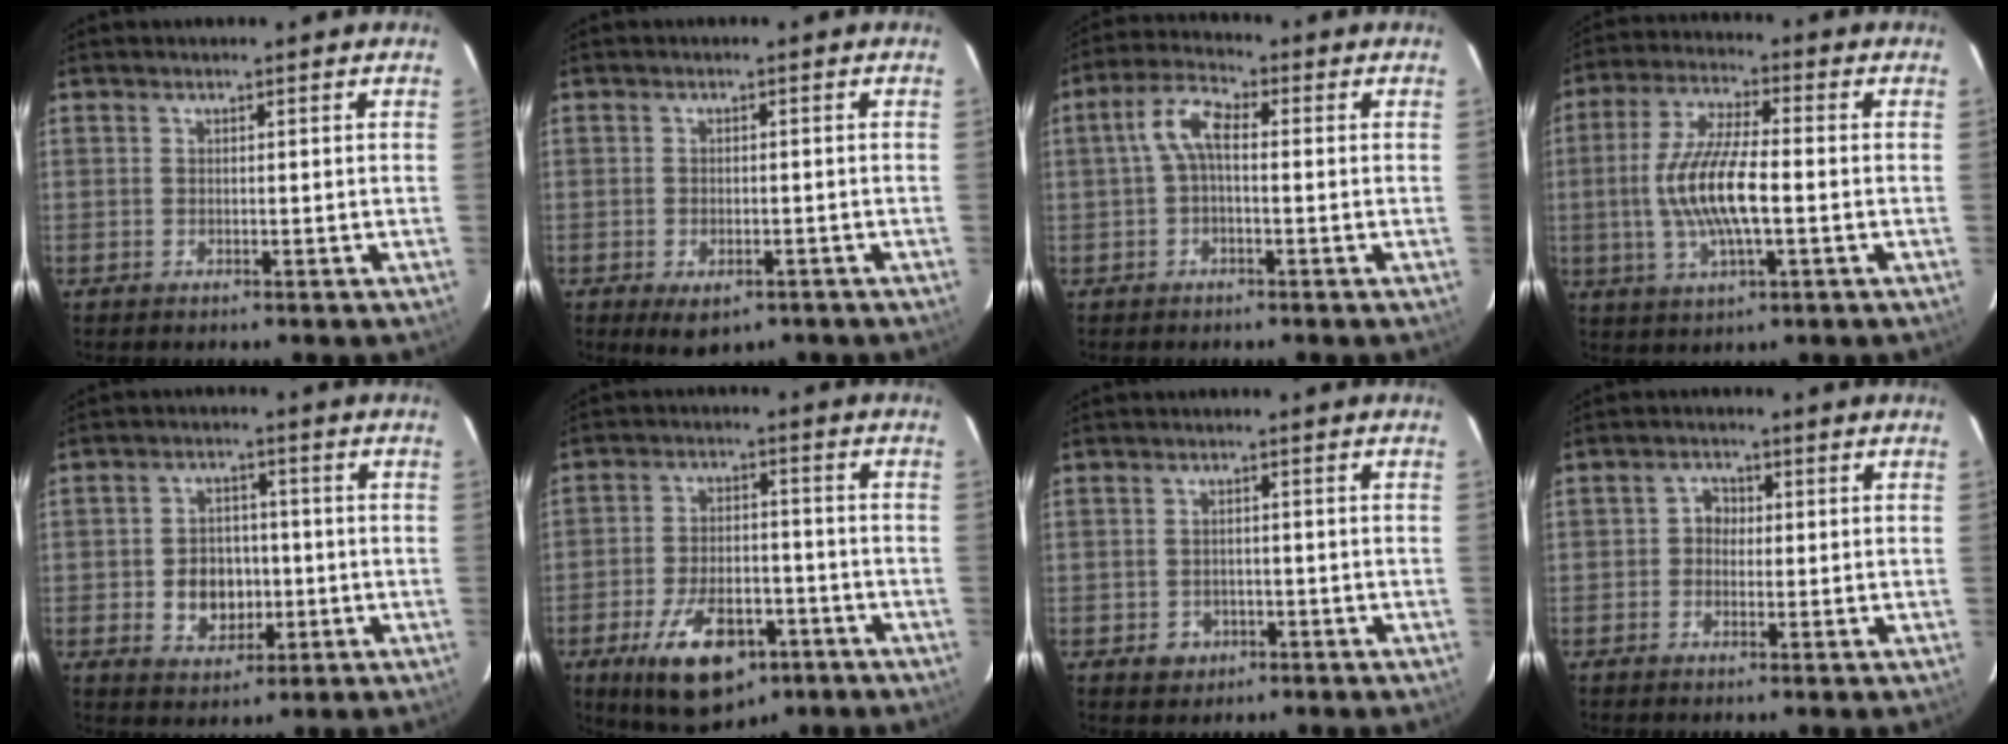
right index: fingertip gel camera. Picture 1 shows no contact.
{"total": 5.0, "force": [-2.7, 3.0, 3.0], "torque": [-0.056, -0.013, -0.031]}
{"total": 5.3, "force": [-0.1, 2.0, 4.9], "torque": [-0.106, 0.020, -0.004]}
{"total": 12.3, "force": [-1.5, 3.1, 11.8], "torque": [-0.243, -0.001, -0.029]}
{"total": 7.6, "force": [-1.5, 6.2, 4.0], "torque": [-0.089, 0.011, -0.013]}
{"total": 14.9, "force": [-8.0, 7.5, 10.1], "torque": [-0.197, -0.004, -0.117]}
{"total": 3.3, "force": [-1.6, 2.7, 0.8], "torque": [-0.024, 0.003, -0.019]}
{"total": 2.3, "force": [-0.3, 2.1, 1.0], "torque": [-0.016, 0.008, -0.008]}